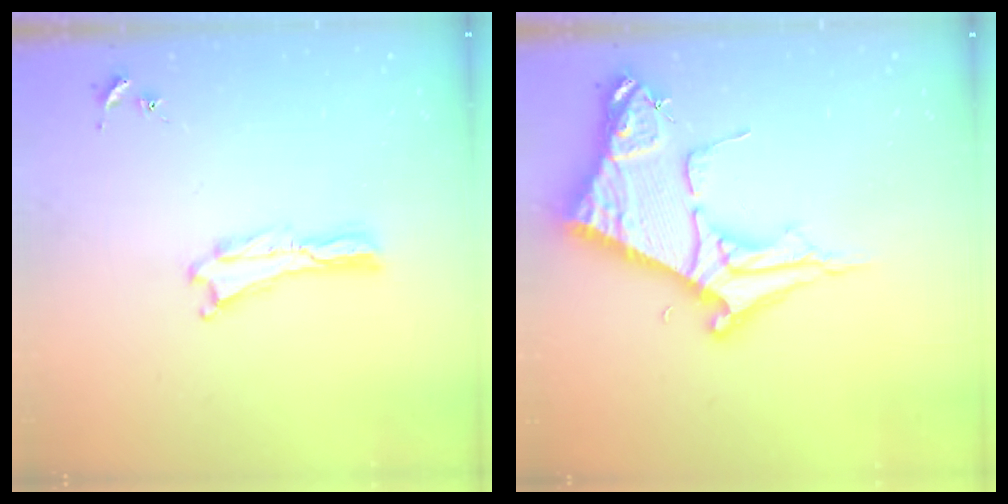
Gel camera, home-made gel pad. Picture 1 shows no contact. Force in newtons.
{"total": 11.0, "press": 10.9, "slide": 1.1}